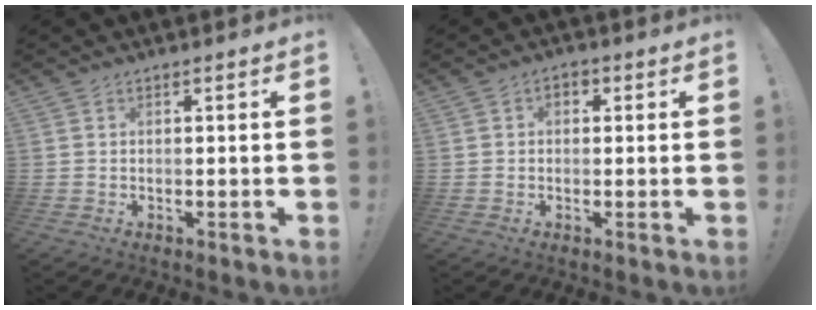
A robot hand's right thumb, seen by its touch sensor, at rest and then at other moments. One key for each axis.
{"total": 2.2, "fx": -0.1, "fy": 1.6, "fz": 1.5, "tx": -0.029, "ty": 0.007, "tz": -0.004}